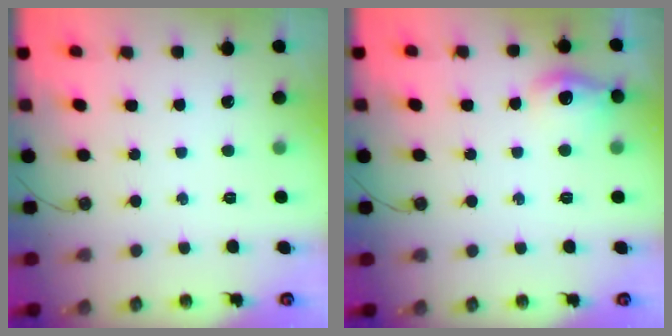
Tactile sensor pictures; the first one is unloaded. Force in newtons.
{"total": 10.9, "press": 10.8, "slide": 1.1}